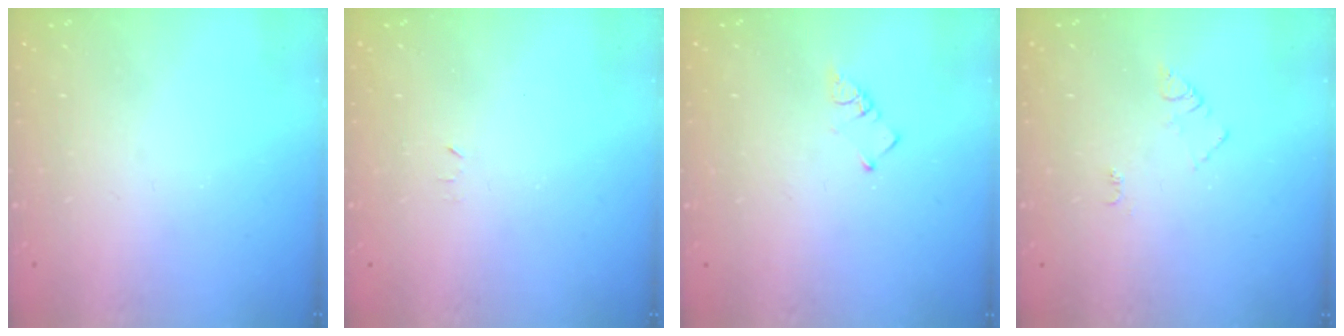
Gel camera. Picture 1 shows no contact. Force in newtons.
{"total": 2.4, "press": 2.4, "slide": 0.4}
{"total": 1.9, "press": 1.9, "slide": 0.3}
{"total": 4.4, "press": 4.4, "slide": 0.5}